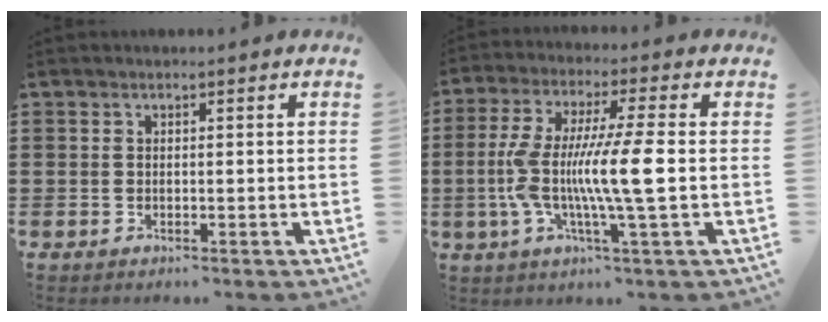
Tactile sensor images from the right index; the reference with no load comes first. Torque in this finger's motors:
{"motor_torque": [2.14, 0.00, 1.05, 0.21]}